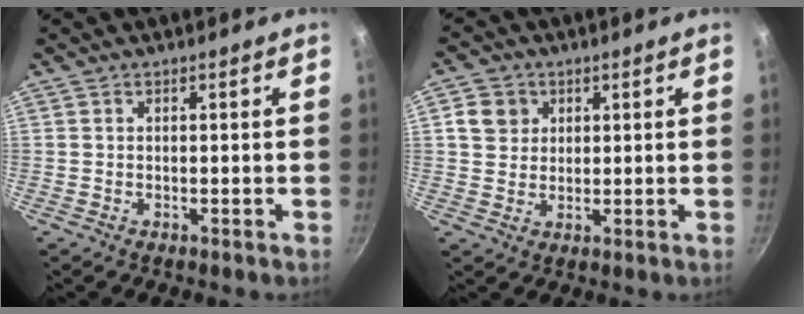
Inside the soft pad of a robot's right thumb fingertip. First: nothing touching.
{"total": 5.5, "force": [1.8, 4.9, 1.8], "torque": [-0.005, 0.005, 0.029]}